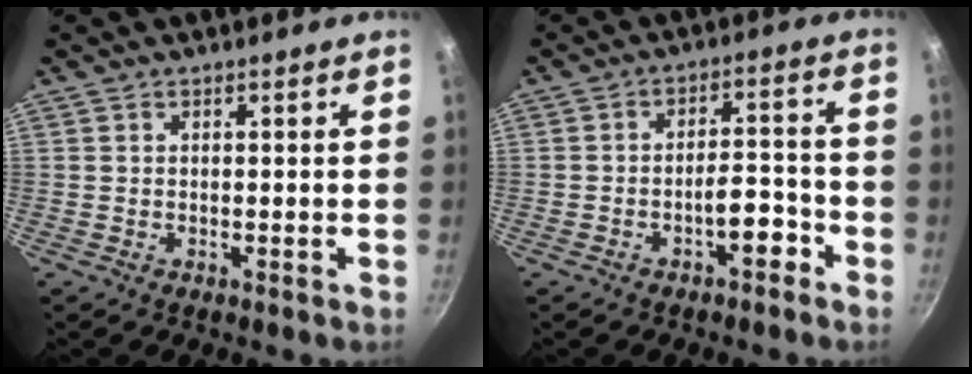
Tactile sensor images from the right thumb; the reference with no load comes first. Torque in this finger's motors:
{"motor_torque": [1.56, 0.64, 1.14, -0.99, 0.10]}